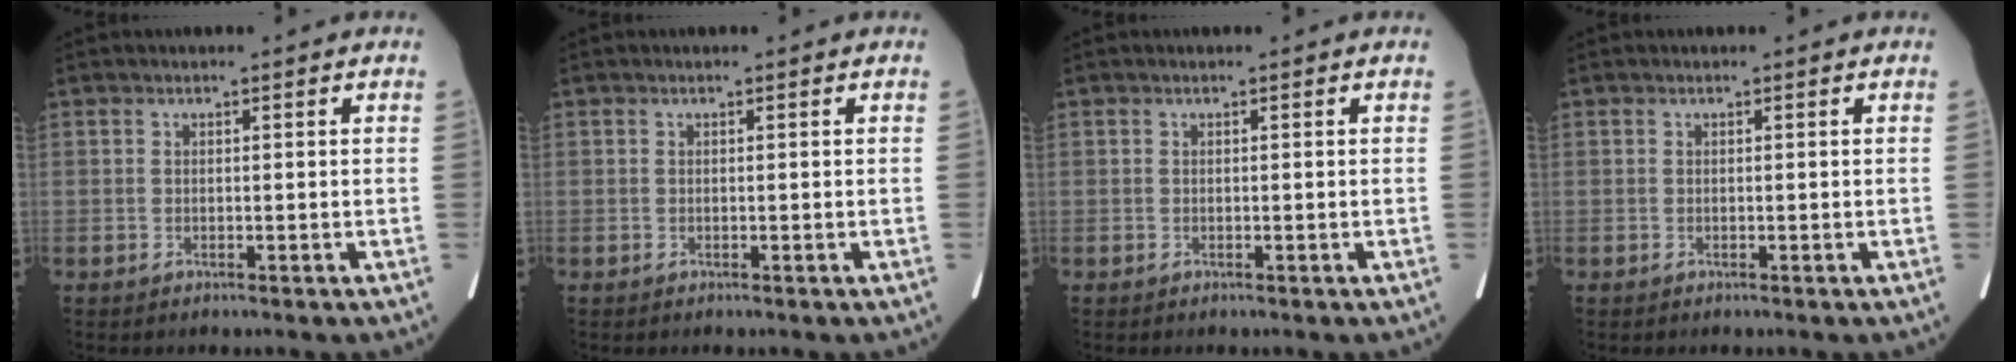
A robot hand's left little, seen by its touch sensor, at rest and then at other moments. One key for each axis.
{"total": 0.0}
{"total": 0.0}
{"total": 0.0}